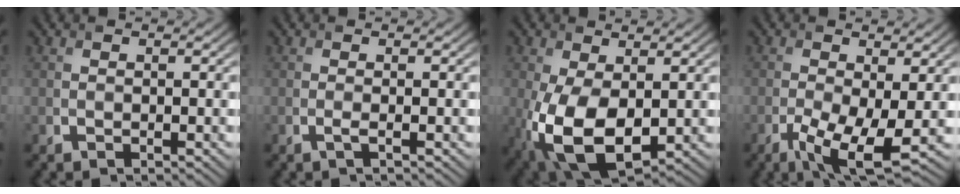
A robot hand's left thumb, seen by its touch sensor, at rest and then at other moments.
{"total": 1.0, "force": [-0.3, 0.1, 1.0], "torque": [-0.020, -0.001, -0.008]}
{"total": 11.0, "force": [-2.0, 6.3, 8.9], "torque": [-0.217, -0.032, -0.028]}
{"total": 7.4, "force": [-2.9, 2.4, 6.3], "torque": [-0.130, -0.015, -0.051]}